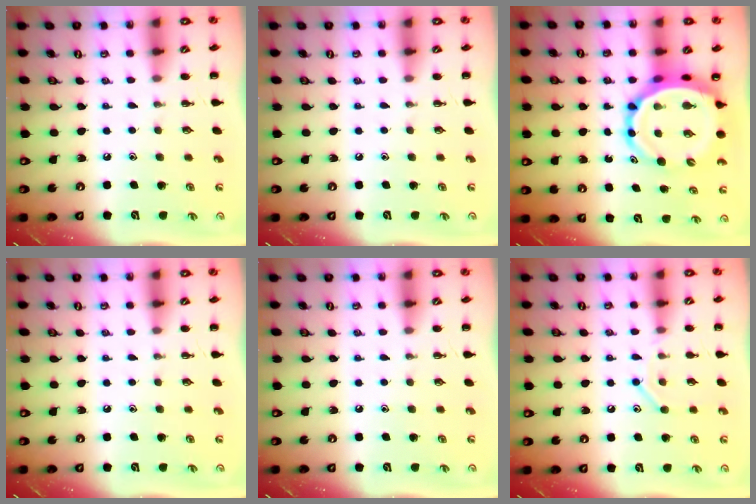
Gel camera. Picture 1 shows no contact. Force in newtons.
{"total": 0.0}
{"total": 11.8, "press": 11.3, "slide": 3.3}
{"total": 0.0}
{"total": 0.0}
{"total": 8.4, "press": 8.3, "slide": 1.4}